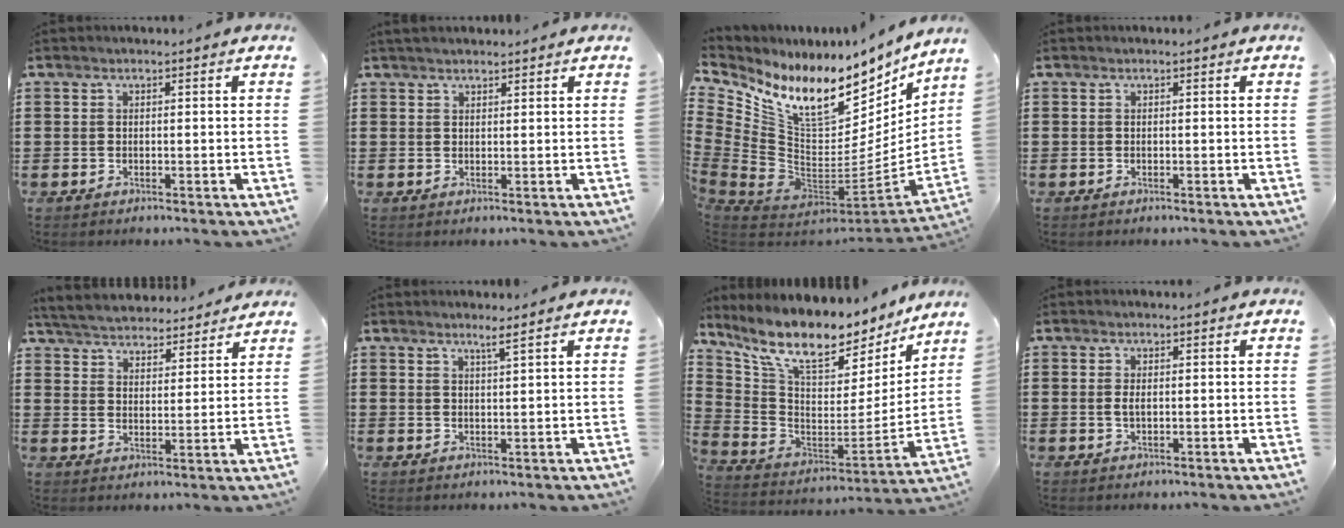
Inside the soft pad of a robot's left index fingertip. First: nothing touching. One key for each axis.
{"total": 1.5, "fx": 1.4, "fy": 0.4, "fz": 0.3, "tx": -0.007, "ty": 0.003, "tz": 0.028}
{"total": 12.7, "fx": 9.1, "fy": 5.3, "fz": 7.0, "tx": -0.153, "ty": -0.078, "tz": 0.159}
{"total": 0.0}
{"total": 5.0, "fx": 5.0, "fy": 0.6, "fz": 0.6, "tx": -0.037, "ty": -0.028, "tz": 0.086}
{"total": 2.0, "fx": 1.7, "fy": -0.3, "fz": 1.1, "tx": -0.024, "ty": -0.003, "tz": 0.030}
{"total": 10.7, "fx": 8.7, "fy": 3.0, "fz": 5.5, "tx": -0.133, "ty": -0.070, "tz": 0.149}
{"total": 1.5, "fx": 0.2, "fy": 0.6, "fz": 1.4, "tx": -0.029, "ty": 0.003, "tz": 0.002}